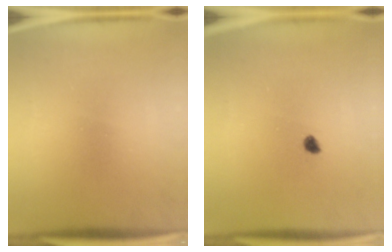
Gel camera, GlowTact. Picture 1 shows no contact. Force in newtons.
{"total": 1.3}